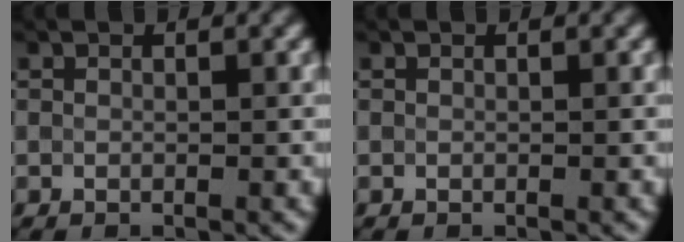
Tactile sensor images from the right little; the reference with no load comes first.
{"total": 0.0}